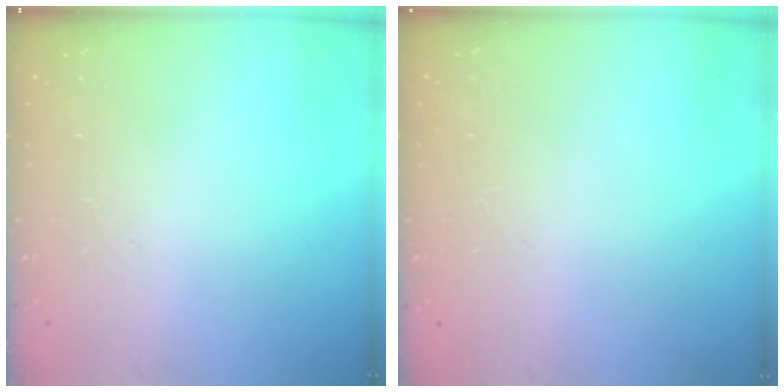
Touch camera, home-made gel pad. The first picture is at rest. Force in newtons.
{"total": 0.8, "press": 0.4, "slide": 0.7}